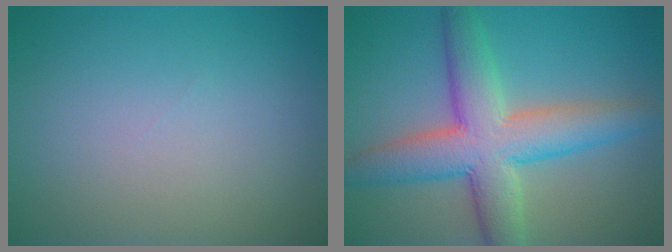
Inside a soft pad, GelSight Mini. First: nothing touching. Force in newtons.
{"total": 8.1, "press": 8.1, "slide": 0.4}